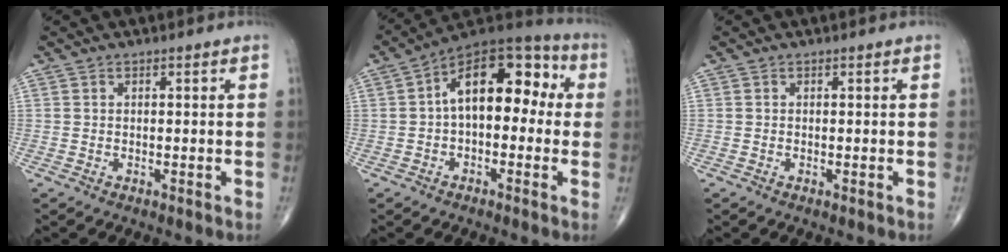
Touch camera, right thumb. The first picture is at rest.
{"total": 15.6, "force": [1.4, 8.8, 12.8], "torque": [-0.159, 0.051, 0.007]}
{"total": 0.0}